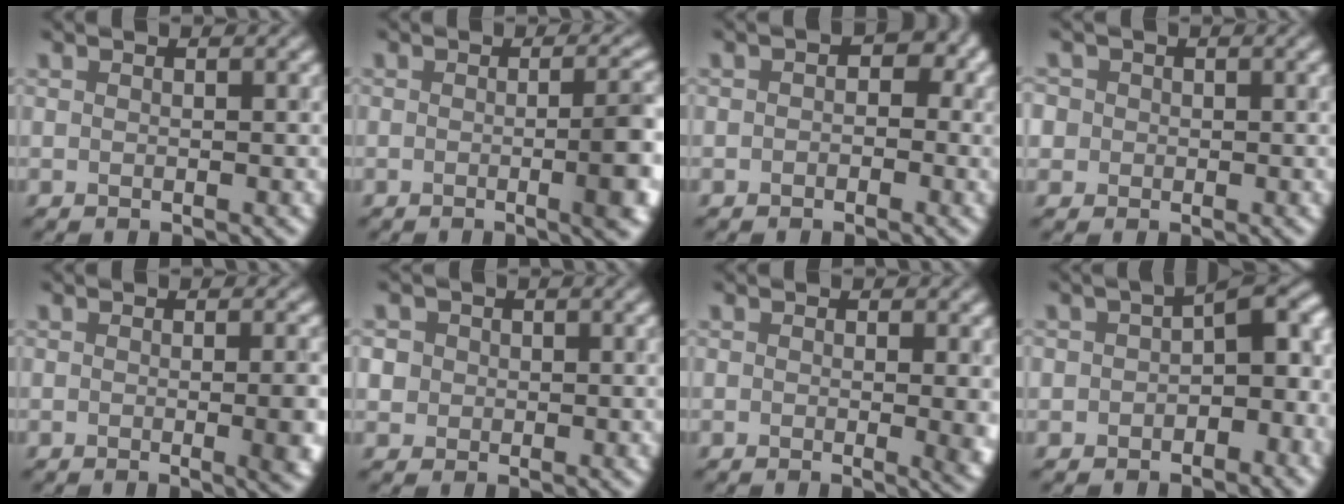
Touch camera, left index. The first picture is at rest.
{"total": 5.9, "force": [-0.9, 1.7, 5.6], "torque": [-0.063, -0.003, -0.009]}
{"total": 2.4, "force": [0.1, 1.8, 1.5], "torque": [-0.008, 0.002, -0.010]}
{"total": 3.3, "force": [1.0, 3.0, 1.2], "torque": [-0.011, 0.022, -0.004]}
{"total": 5.6, "force": [-0.7, 2.5, 5.0], "torque": [-0.029, 0.001, -0.008]}
{"total": 3.8, "force": [1.0, 3.3, 1.4], "torque": [-0.019, 0.024, 0.001]}
{"total": 3.6, "force": [-0.2, 1.5, 3.3], "torque": [-0.029, -0.008, -0.003]}
{"total": 6.9, "force": [-0.5, 4.2, 5.5], "torque": [-0.055, 0.015, -0.022]}